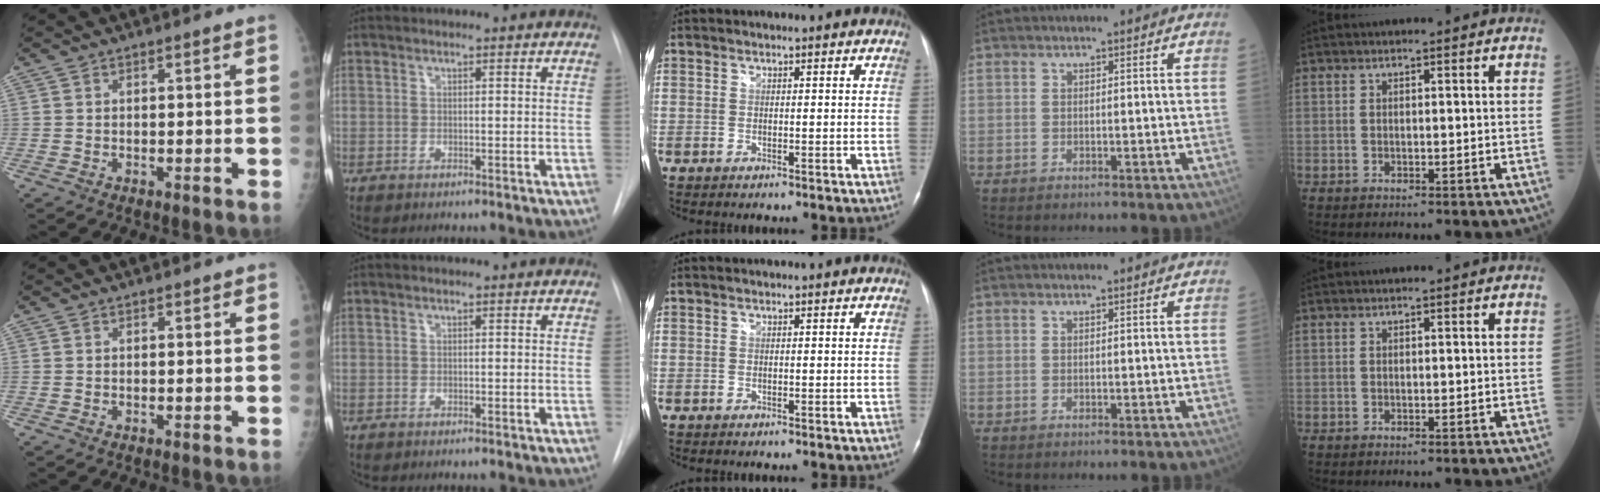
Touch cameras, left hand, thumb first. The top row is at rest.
{}